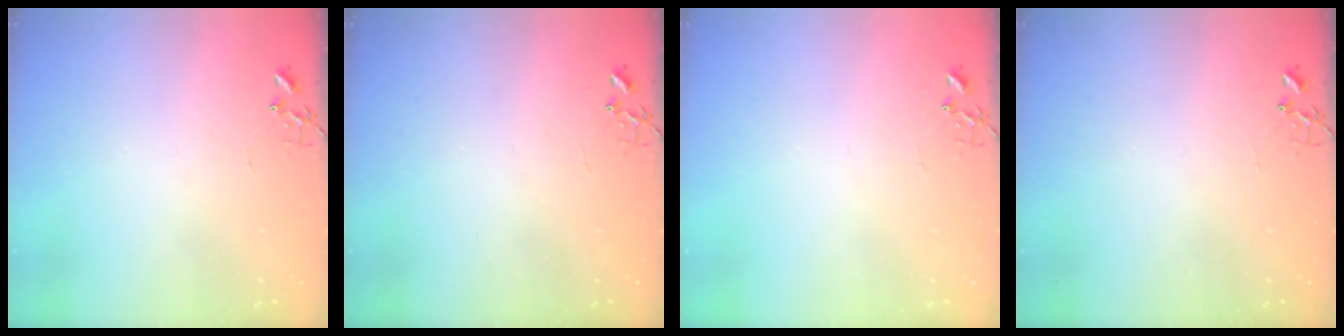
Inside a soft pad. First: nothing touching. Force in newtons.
{"total": 0.0}
{"total": 0.0}
{"total": 0.0}